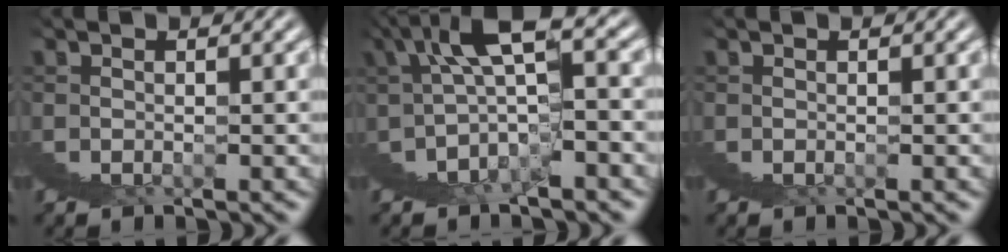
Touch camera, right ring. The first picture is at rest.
{"total": 7.4, "force": [2.7, 3.0, 6.2], "torque": [-0.097, 0.014, 0.039]}
{"total": 0.0}